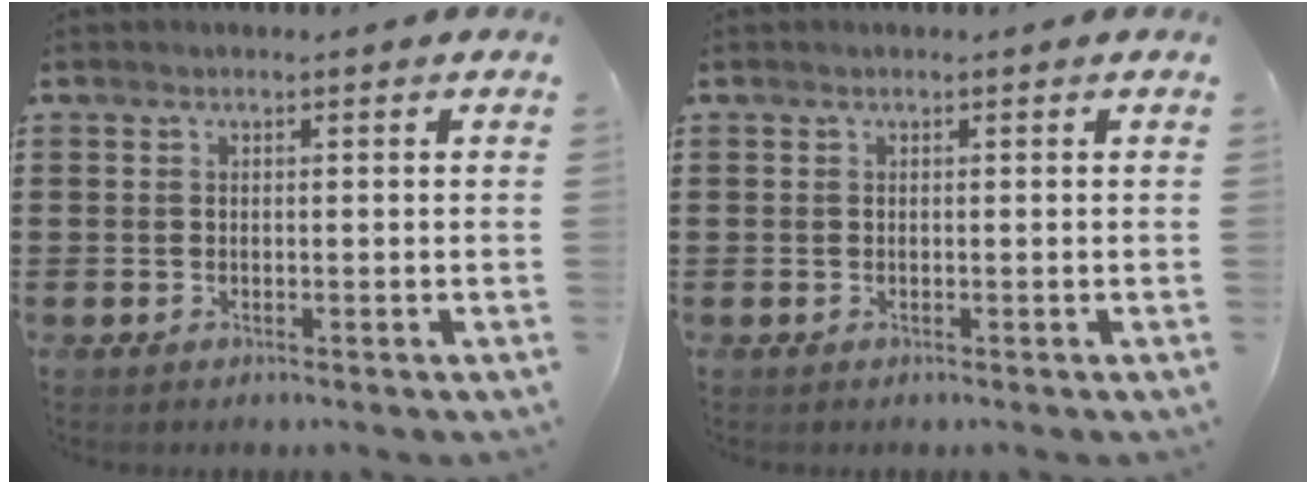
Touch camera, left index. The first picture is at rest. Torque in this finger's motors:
{"motor_torque": [0.00, 0.00, 0.00, 0.00]}